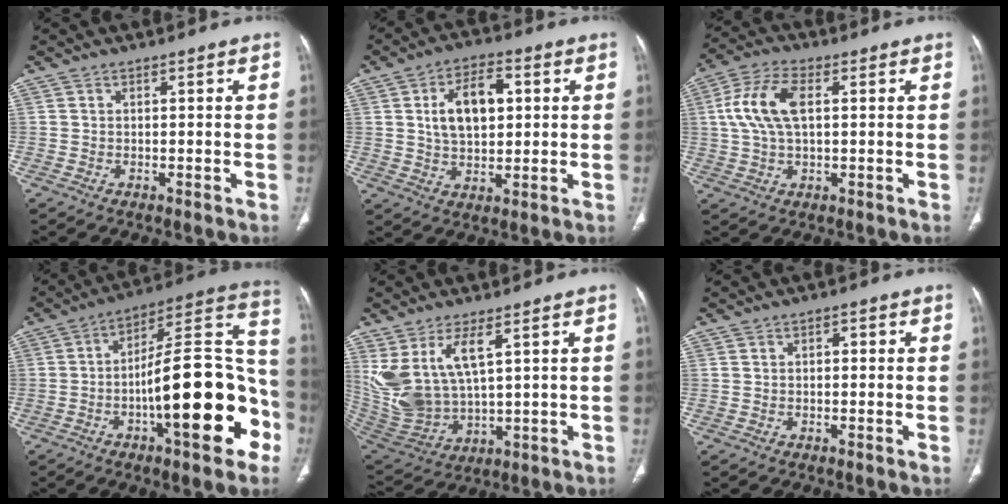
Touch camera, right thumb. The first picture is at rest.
{"total": 11.1, "force": [2.3, 6.4, 8.7], "torque": [-0.132, 0.006, 0.040]}
{"total": 10.3, "force": [1.8, 5.3, 8.6], "torque": [-0.188, 0.018, 0.032]}
{"total": 26.0, "force": [-7.9, 8.5, 23.3], "torque": [-0.294, 0.056, -0.119]}
{"total": 13.6, "force": [5.4, 5.9, 11.0], "torque": [-0.229, -0.031, 0.132]}
{"total": 1.2, "force": [0.2, 0.8, 0.9], "torque": [-0.010, 0.005, -0.001]}